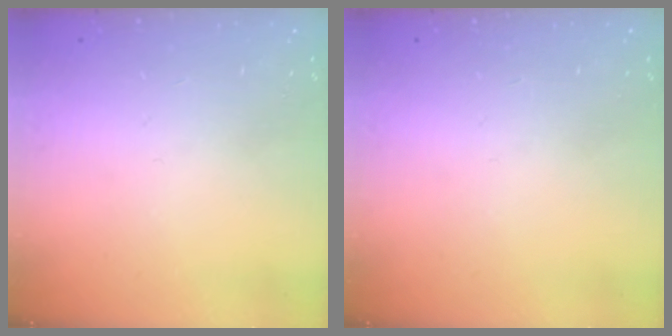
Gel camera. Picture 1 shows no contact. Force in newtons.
{"total": 0.0}